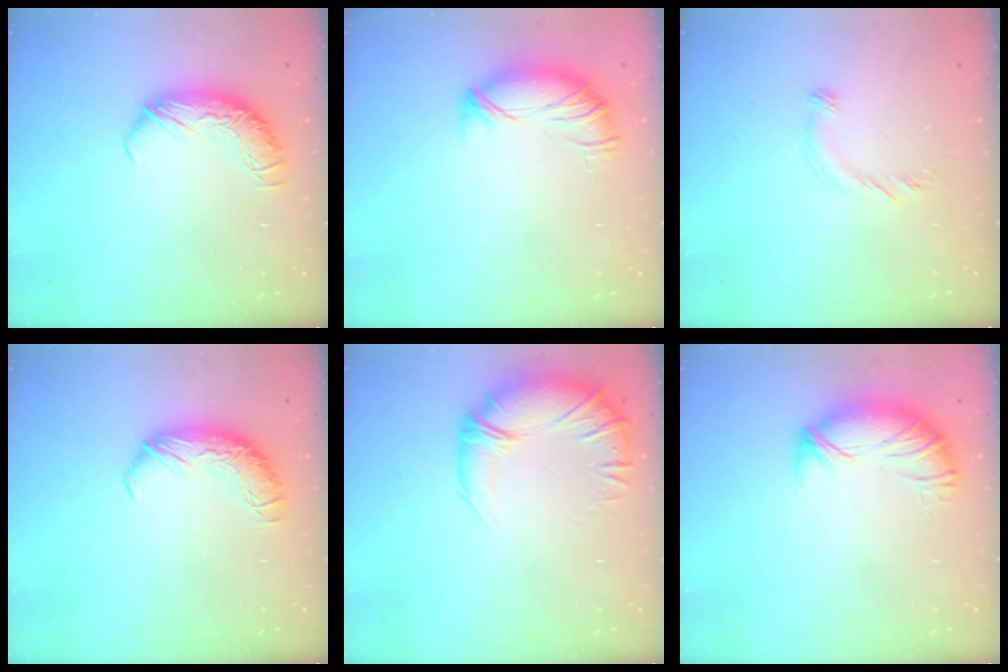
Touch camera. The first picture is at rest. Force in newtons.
{"total": 3.9, "press": 3.4, "slide": 1.9}
{"total": 5.0, "press": 4.9, "slide": 0.9}
{"total": 0.0}
{"total": 2.7, "press": 0.1, "slide": 2.7}
{"total": 3.1, "press": 2.3, "slide": 2.1}